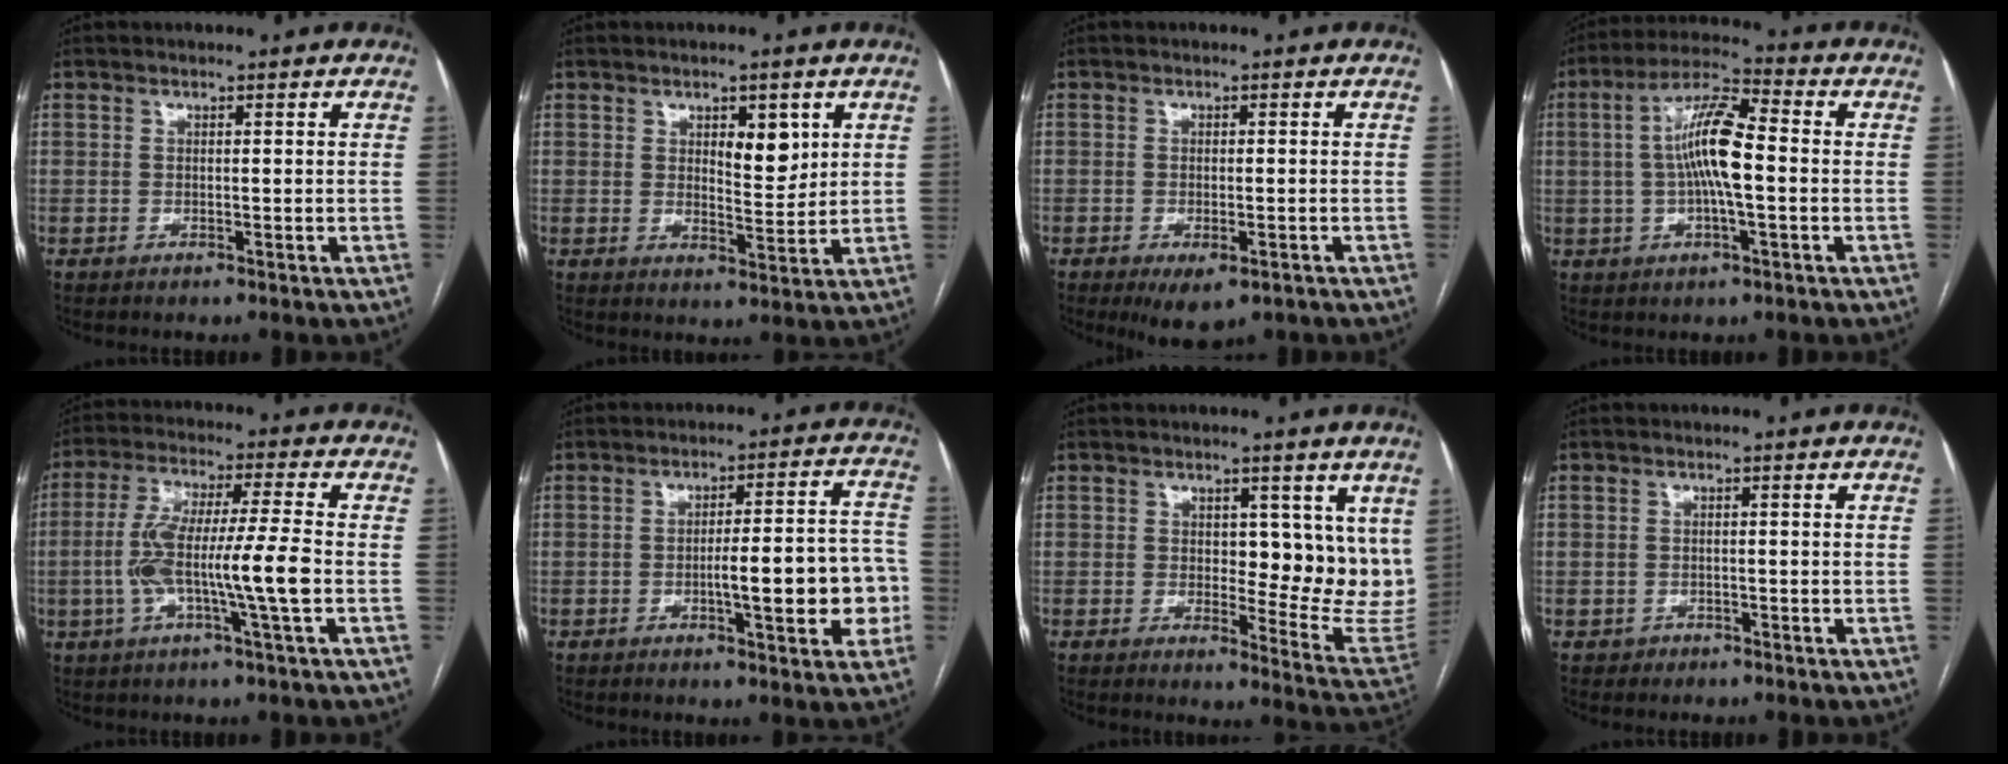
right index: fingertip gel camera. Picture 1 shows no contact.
{"total": 5.4, "force": [2.2, 2.2, 4.4], "torque": [-0.065, -0.005, 0.036]}
{"total": 5.0, "force": [-2.9, 2.0, 3.6], "torque": [-0.053, -0.008, -0.035]}
{"total": 10.6, "force": [0.1, 2.0, 10.4], "torque": [-0.196, 0.016, -0.003]}
{"total": 11.9, "force": [-2.3, 0.0, 11.7], "torque": [-0.228, 0.008, -0.047]}
{"total": 11.9, "force": [-2.6, 2.3, 11.4], "torque": [-0.144, 0.024, -0.031]}
{"total": 10.3, "force": [3.7, 4.9, 8.3], "torque": [-0.086, -0.015, 0.054]}
{"total": 1.5, "force": [-0.9, 1.2, -0.2], "torque": [0.001, 0.007, -0.015]}